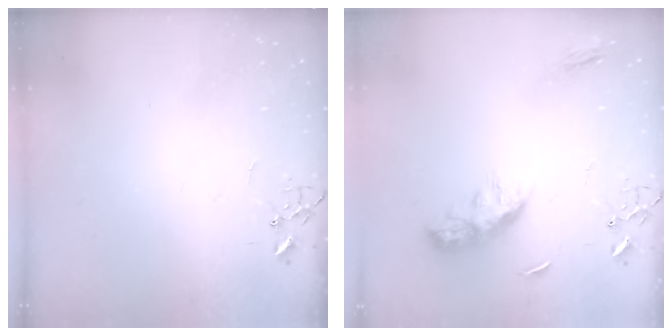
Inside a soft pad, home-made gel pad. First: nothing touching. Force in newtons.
{"total": 9.9, "press": 9.9, "slide": 0.0}